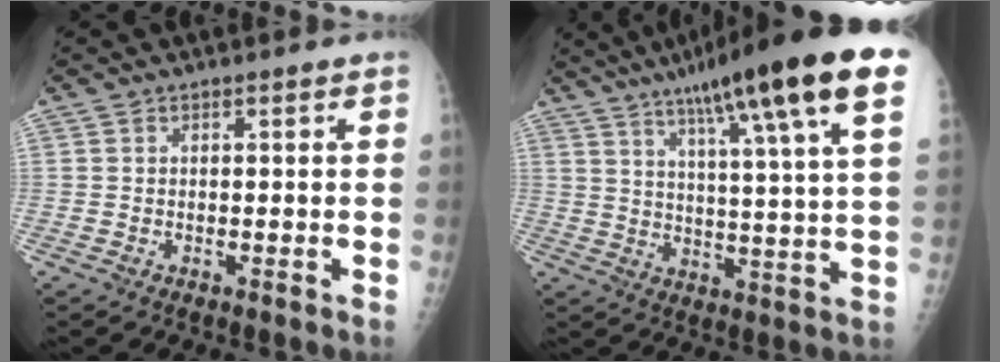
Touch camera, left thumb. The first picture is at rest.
{"total": 22.8, "force": [12.9, 2.6, 18.6], "torque": [-0.278, -0.018, 0.180]}